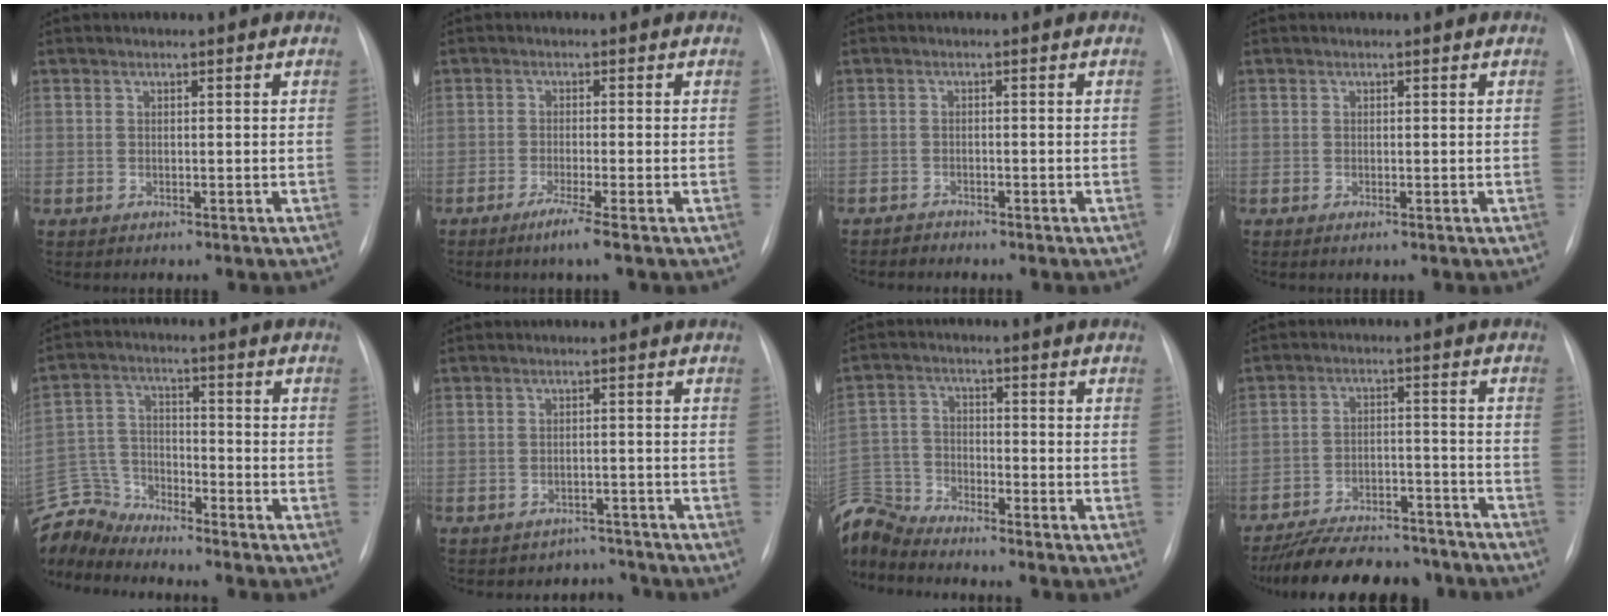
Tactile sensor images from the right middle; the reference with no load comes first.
{"total": 3.1, "force": [-1.8, -0.7, 2.3], "torque": [-0.046, -0.013, -0.038]}
{"total": 1.0, "force": [-0.9, 0.1, -0.4], "torque": [0.009, -0.004, -0.017]}
{"total": 0.0}
{"total": 8.6, "force": [-8.6, 0.5, -0.5], "torque": [0.003, 0.016, -0.170]}
{"total": 3.7, "force": [-3.2, 1.1, -1.4], "torque": [0.021, 0.020, -0.045]}
{"total": 9.1, "force": [-9.0, 0.7, 0.6], "torque": [-0.027, 0.011, -0.182]}
{"total": 18.0, "force": [-16.1, 5.0, 6.3], "torque": [-0.121, 0.010, -0.232]}